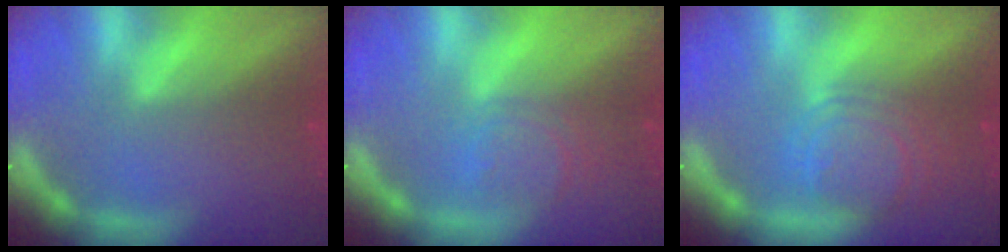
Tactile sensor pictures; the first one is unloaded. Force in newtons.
{"total": 3.0}
{"total": 6.0}